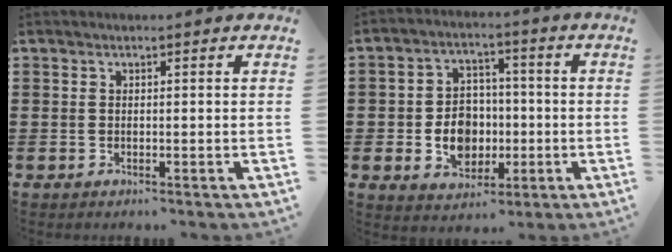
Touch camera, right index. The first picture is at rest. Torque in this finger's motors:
{"motor_torque": [2.14, 0.00, 0.36, 0.09]}